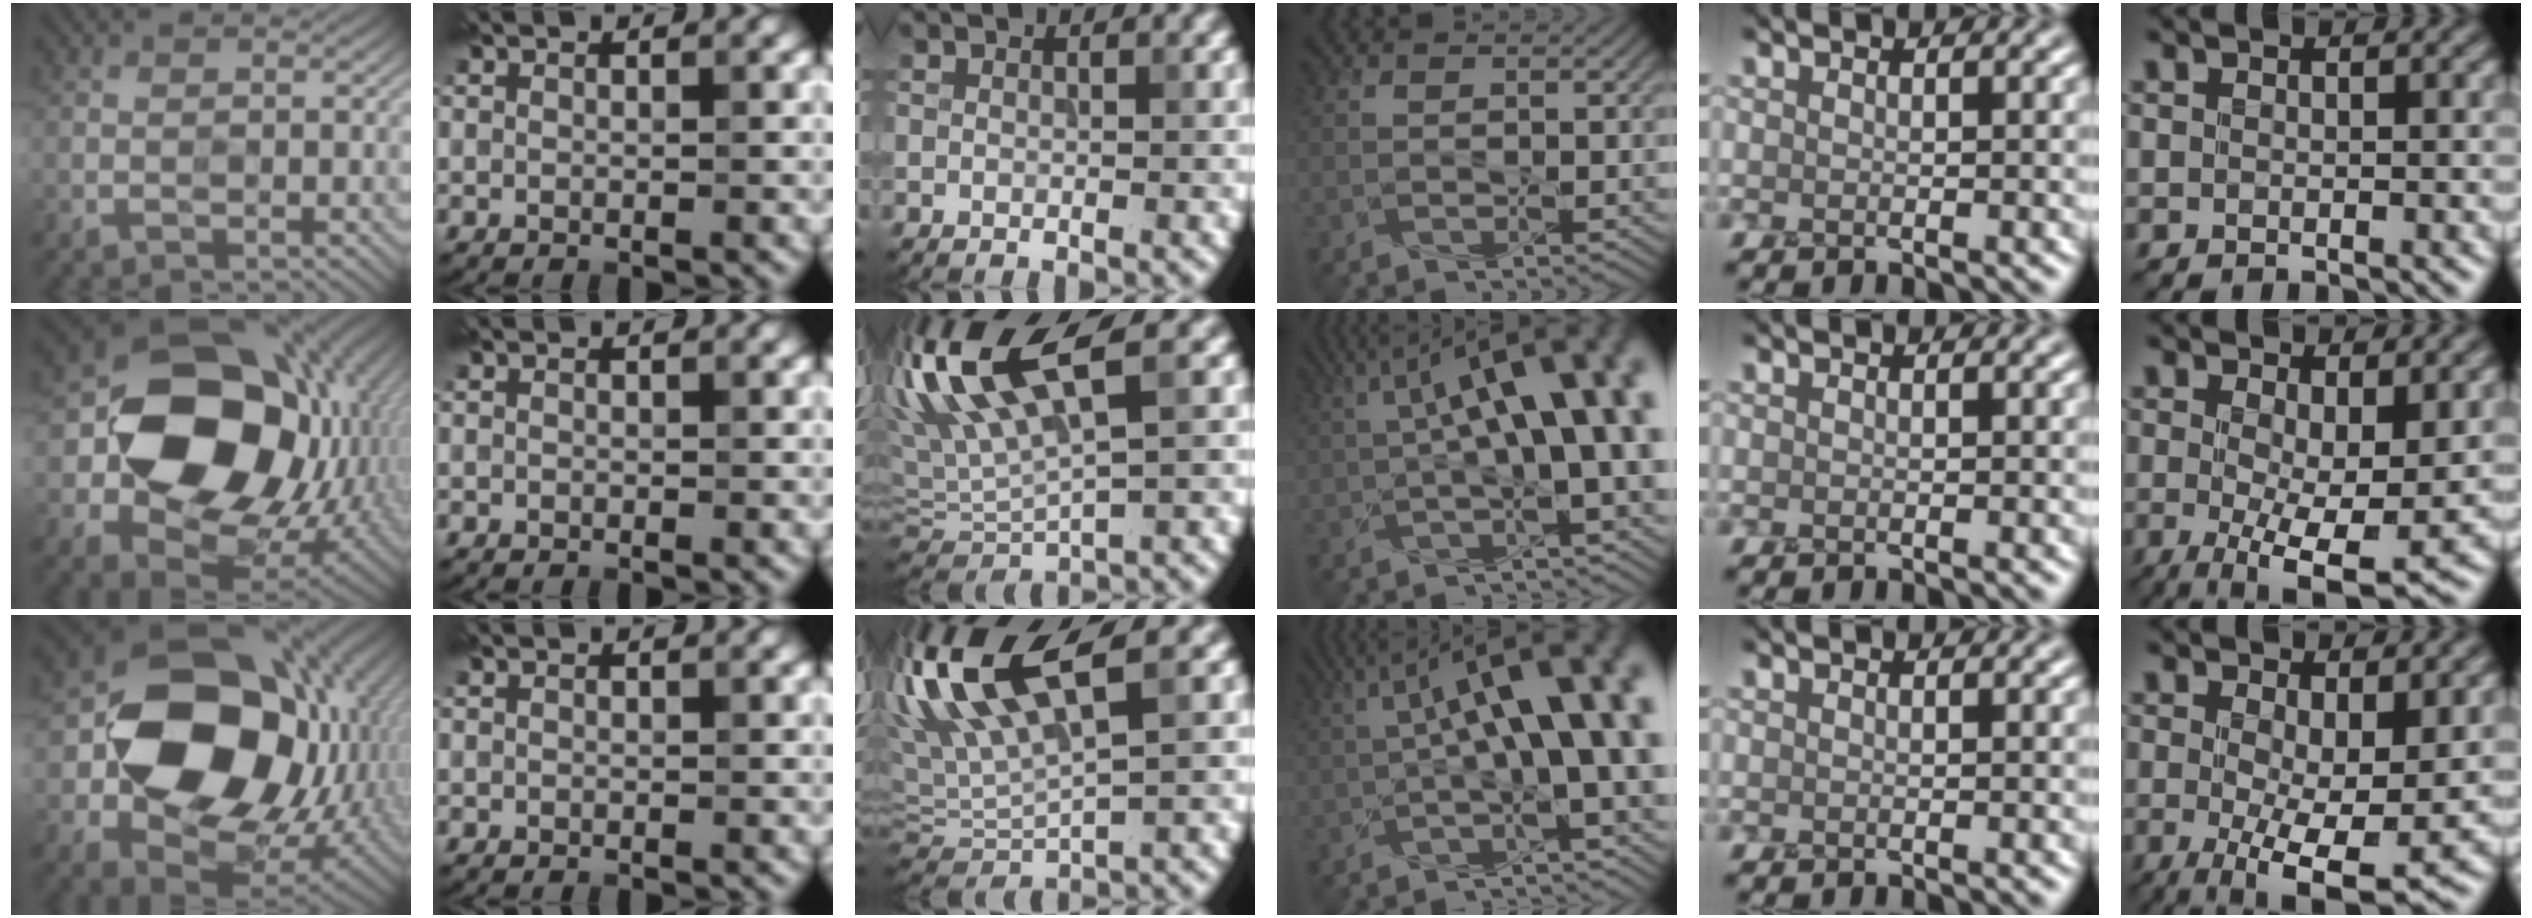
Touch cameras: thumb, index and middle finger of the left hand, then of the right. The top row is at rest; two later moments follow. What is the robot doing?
{"motion": "screw", "object": "dispenser bottle"}